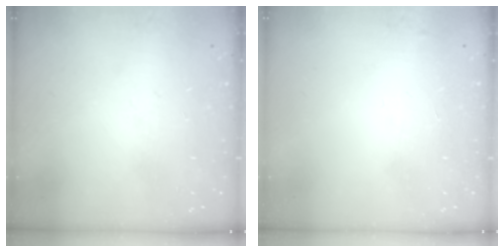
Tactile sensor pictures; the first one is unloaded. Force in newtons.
{"total": 3.2, "press": 3.2, "slide": 0.4}